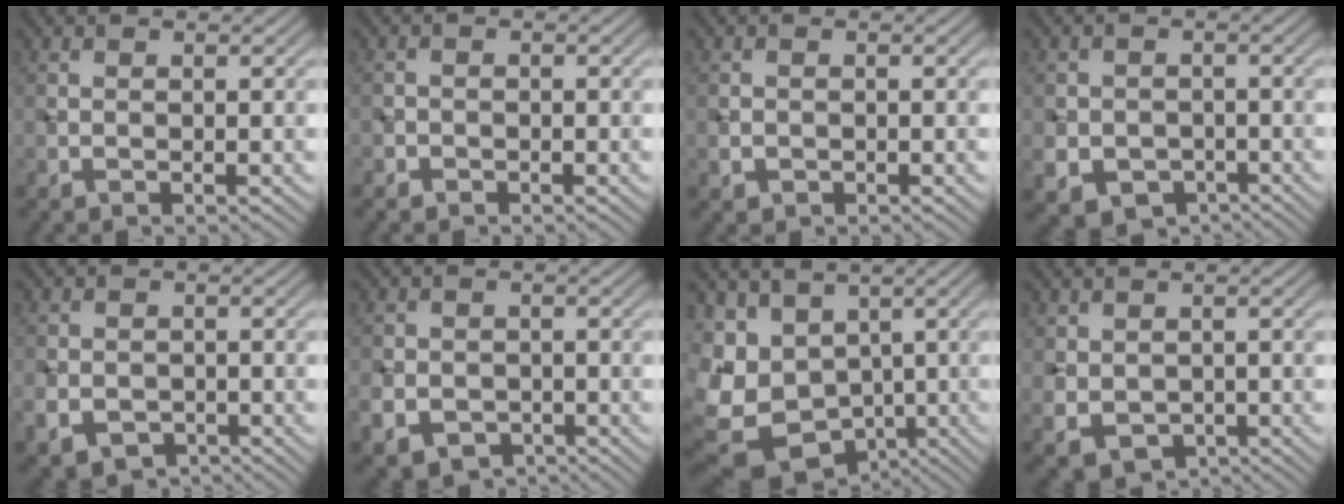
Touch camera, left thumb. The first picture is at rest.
{"total": 1.4, "force": [-0.9, 1.0, 0.0], "torque": [0.009, -0.003, -0.021]}
{"total": 1.1, "force": [-0.4, 1.0, 0.2], "torque": [-0.004, -0.006, -0.009]}
{"total": 5.3, "force": [-2.1, 4.5, 1.7], "torque": [-0.034, -0.018, -0.041]}
{"total": 4.4, "force": [-2.1, 3.4, 1.8], "torque": [-0.040, -0.016, -0.036]}
{"total": 5.1, "force": [-2.3, 4.2, 1.9], "torque": [-0.039, -0.019, -0.046]}
{"total": 13.2, "force": [-4.5, 10.6, 6.4], "torque": [-0.200, -0.040, -0.036]}
{"total": 3.4, "force": [-0.1, 3.0, 1.6], "torque": [-0.047, -0.020, 0.004]}